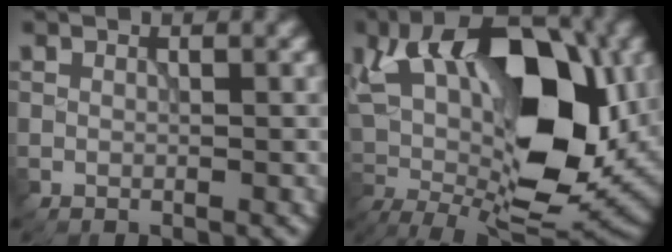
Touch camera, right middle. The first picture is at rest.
{"total": 16.8, "force": [3.2, 8.4, 14.2], "torque": [-0.220, 0.009, 0.045]}